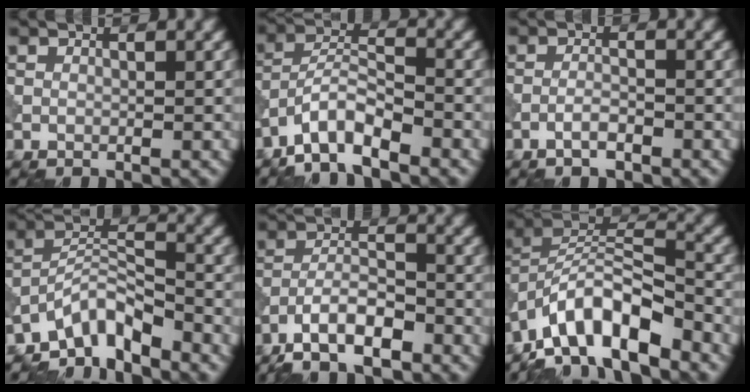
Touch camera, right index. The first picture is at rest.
{"total": 4.7, "force": [-3.7, 1.1, 2.7], "torque": [-0.047, 0.007, -0.078]}
{"total": 1.6, "force": [-1.1, 0.3, 1.1], "torque": [-0.020, 0.003, -0.024]}
{"total": 5.3, "force": [-4.6, 1.4, 2.4], "torque": [-0.031, 0.006, -0.093]}
{"total": 5.9, "force": [-3.9, 2.0, 3.9], "torque": [-0.068, 0.004, -0.077]}
{"total": 9.2, "force": [-6.5, 3.2, 5.7], "torque": [-0.087, 0.010, -0.132]}